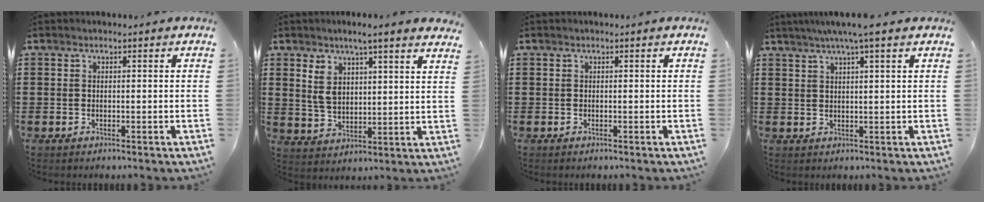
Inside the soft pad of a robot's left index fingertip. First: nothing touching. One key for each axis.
{"total": 5.8, "fx": 3.9, "fy": 1.9, "fz": 3.8, "tx": -0.086, "ty": -0.005, "tz": 0.068}
{"total": 0.0}
{"total": 4.1, "fx": 3.0, "fy": -0.1, "fz": 2.9, "tx": -0.062, "ty": 0.002, "tz": 0.052}